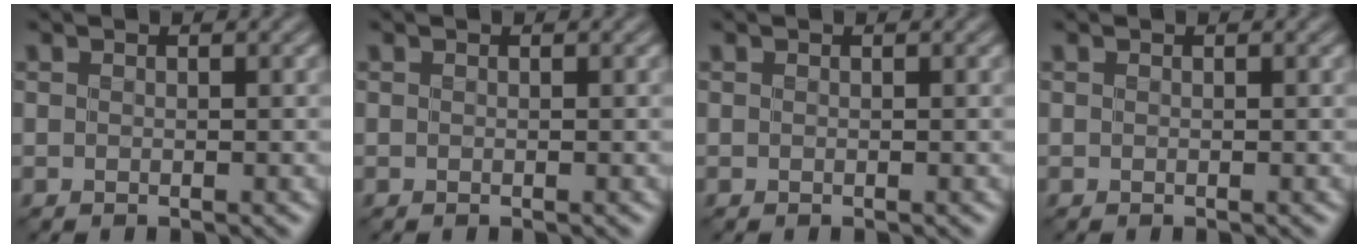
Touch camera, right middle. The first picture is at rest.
{"total": 0.0}
{"total": 0.0}
{"total": 0.0}